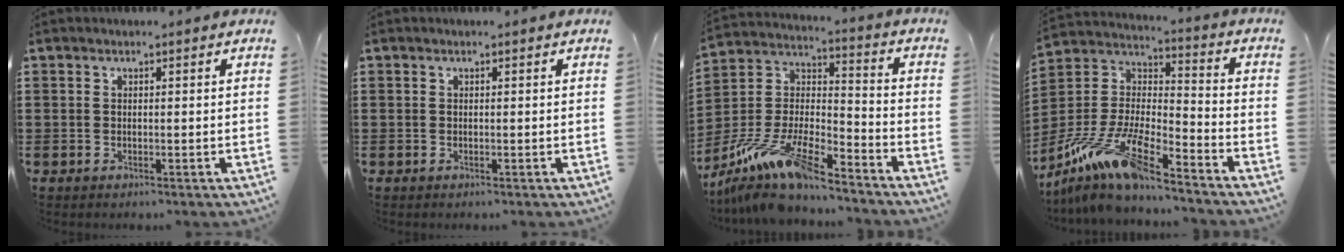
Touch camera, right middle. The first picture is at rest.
{"total": 0.0}
{"total": 12.1, "force": [-10.5, 1.4, 5.8], "torque": [-0.128, 0.007, -0.211]}
{"total": 11.9, "force": [-9.7, 1.3, 6.9], "torque": [-0.164, -0.003, -0.201]}